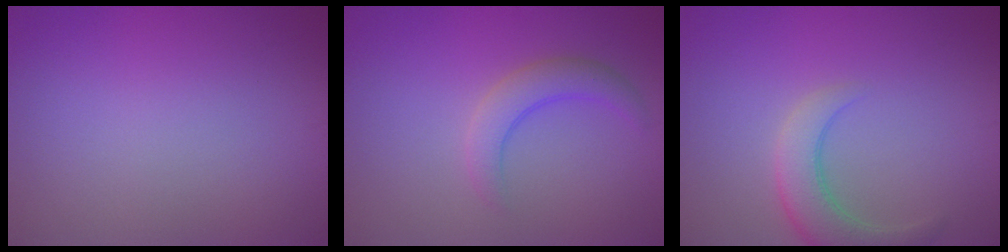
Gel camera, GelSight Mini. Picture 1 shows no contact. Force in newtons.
{"total": 2.7, "press": 2.7, "slide": 0.2}
{"total": 4.2, "press": 4.2, "slide": 0.4}